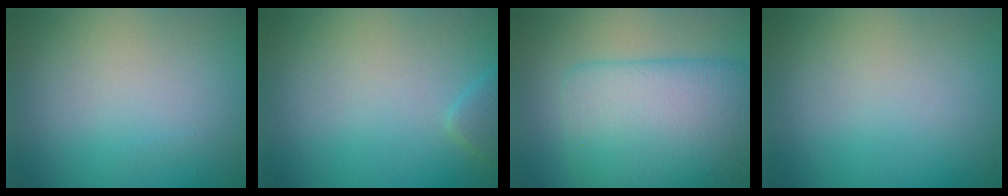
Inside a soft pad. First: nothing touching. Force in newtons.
{"total": 1.3, "press": 1.3, "slide": 0.0}
{"total": 7.7, "press": 7.7, "slide": 0.1}
{"total": 0.0}